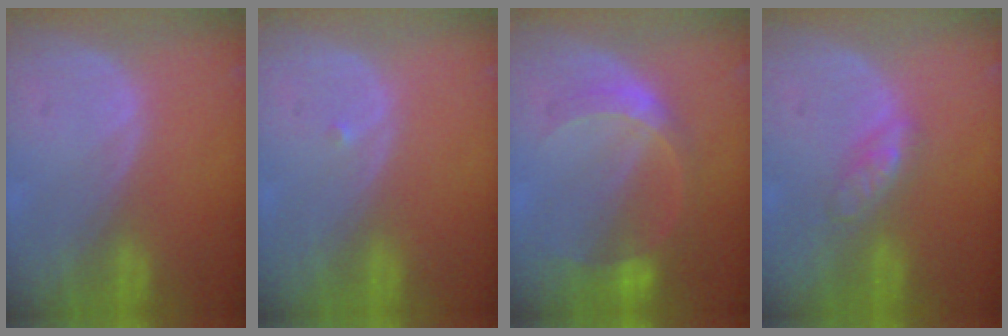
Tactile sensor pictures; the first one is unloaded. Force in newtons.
{"total": 0.5, "press": 0.4, "slide": 0.3}
{"total": 6.7, "press": 5.9, "slide": 3.2}
{"total": 3.4, "press": 3.4, "slide": 0.2}